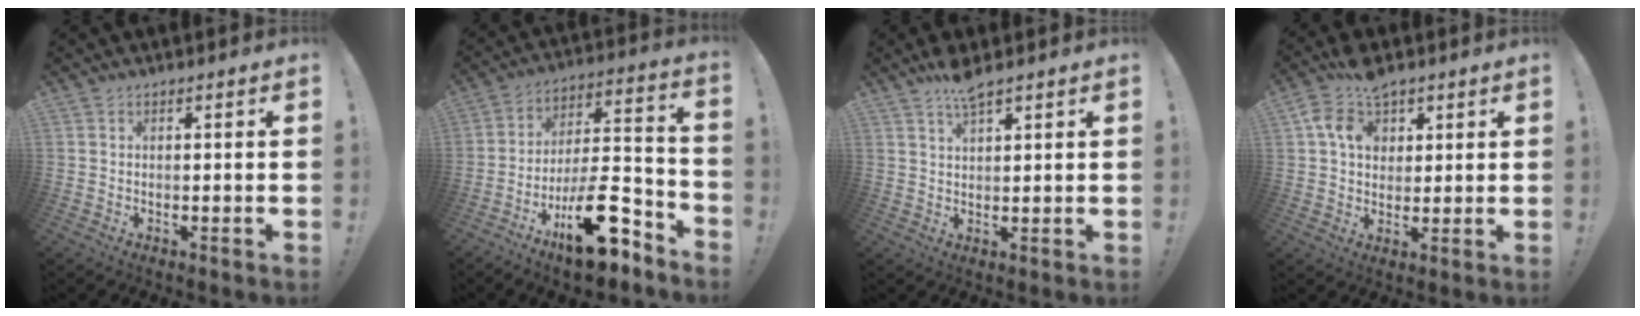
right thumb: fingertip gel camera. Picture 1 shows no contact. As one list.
[{"total": 21.7, "force": [-12.3, 8.2, 15.9], "torque": [-0.225, 0.083, -0.191]}, {"total": 5.8, "force": [4.4, 1.6, 3.5], "torque": [-0.056, -0.023, 0.075]}, {"total": 11.0, "force": [4.5, 8.1, 5.9], "torque": [-0.090, -0.006, 0.089]}]